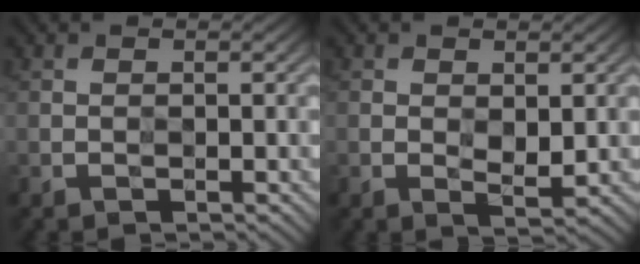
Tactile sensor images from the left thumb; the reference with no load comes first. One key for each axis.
{"total": 2.3, "fx": 0.6, "fy": 1.4, "fz": 1.7, "tx": -0.029, "ty": 0.001, "tz": 0.014}